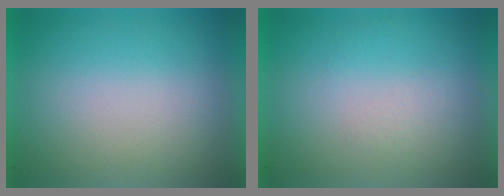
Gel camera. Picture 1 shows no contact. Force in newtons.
{"total": 1.2}